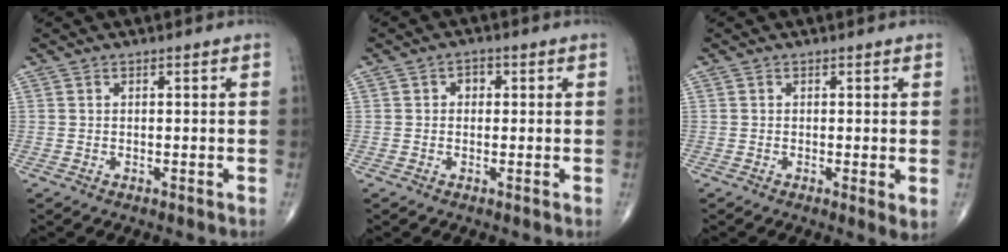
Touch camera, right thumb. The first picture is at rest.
{"total": 2.1, "force": [0.3, 1.7, 1.2], "torque": [-0.005, 0.005, -0.001]}
{"total": 2.2, "force": [-0.1, 0.6, 2.1], "torque": [-0.037, -0.010, -0.007]}